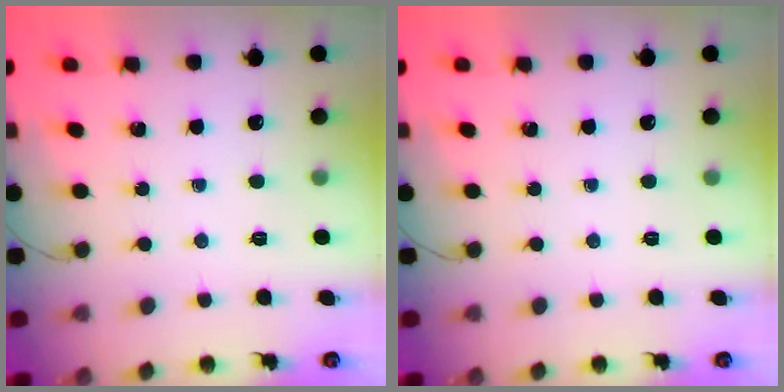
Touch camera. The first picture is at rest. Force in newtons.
{"total": 0.0}